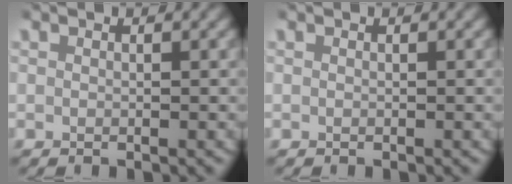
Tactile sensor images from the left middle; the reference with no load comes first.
{"total": 0.0}